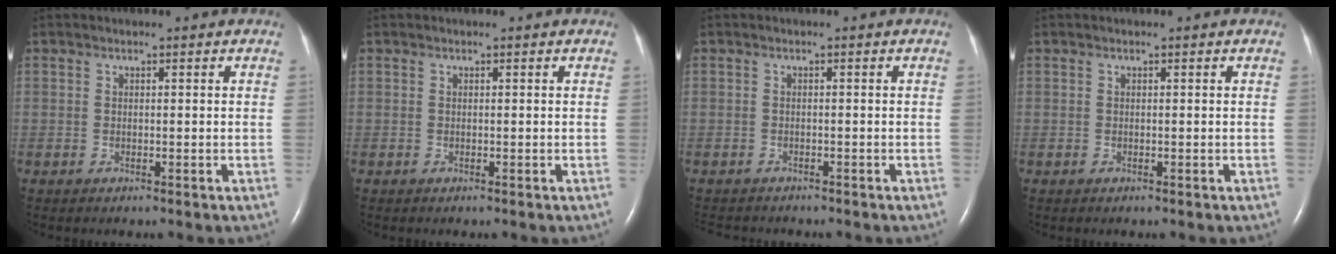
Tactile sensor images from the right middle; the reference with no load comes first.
{"total": 0.0}
{"total": 4.2, "force": [-3.9, 1.4, 1.1], "torque": [-0.016, -0.006, -0.055]}
{"total": 0.0}